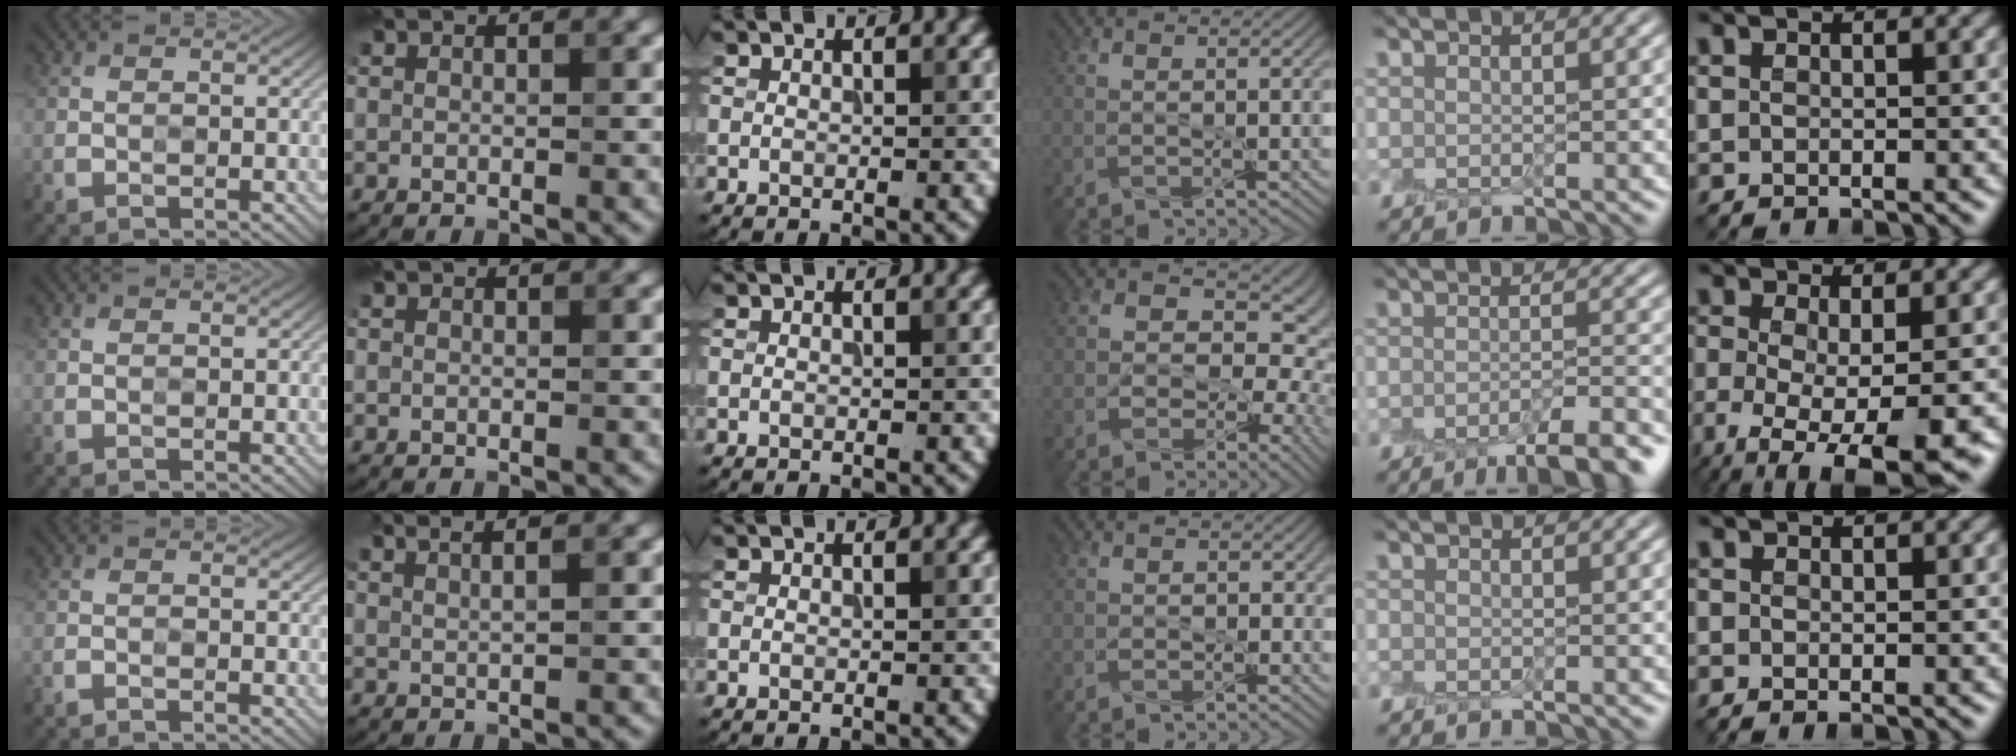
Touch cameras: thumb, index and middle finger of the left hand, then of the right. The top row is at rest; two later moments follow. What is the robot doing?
{"motion": "peel", "object": "aluminum foil"}